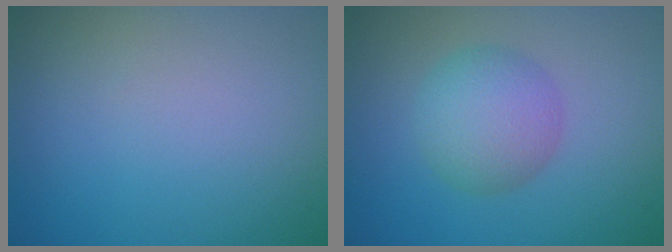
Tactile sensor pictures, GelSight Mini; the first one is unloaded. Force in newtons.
{"total": 4.0, "press": 4.0, "slide": 0.1}